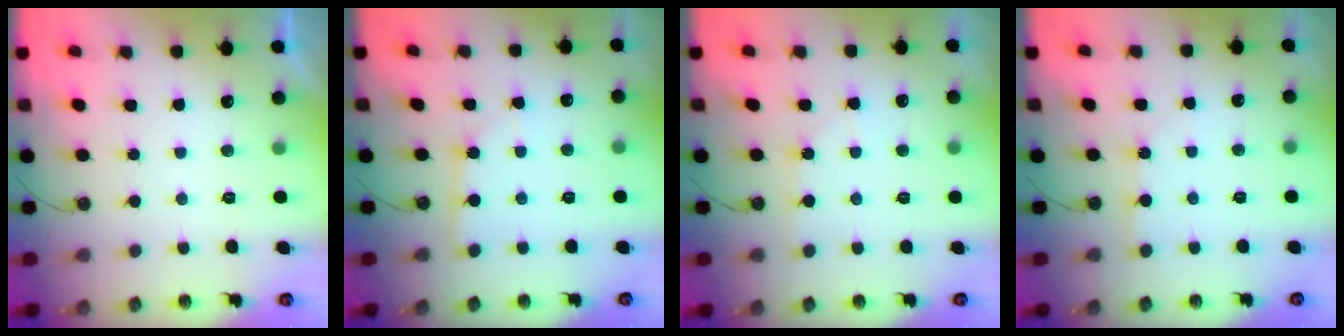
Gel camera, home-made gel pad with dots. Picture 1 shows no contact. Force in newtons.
{"total": 2.0, "press": 2.0, "slide": 0.3}
{"total": 4.2, "press": 4.1, "slide": 0.7}
{"total": 4.2, "press": 4.2, "slide": 0.5}